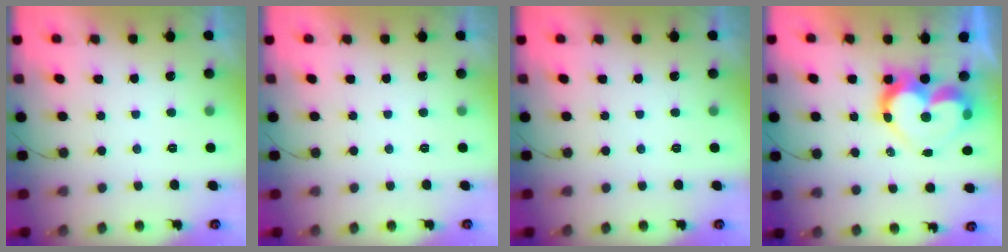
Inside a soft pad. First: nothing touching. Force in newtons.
{"total": 1.7, "press": 1.7, "slide": 0.1}
{"total": 0.0}
{"total": 13.0, "press": 12.9, "slide": 1.0}